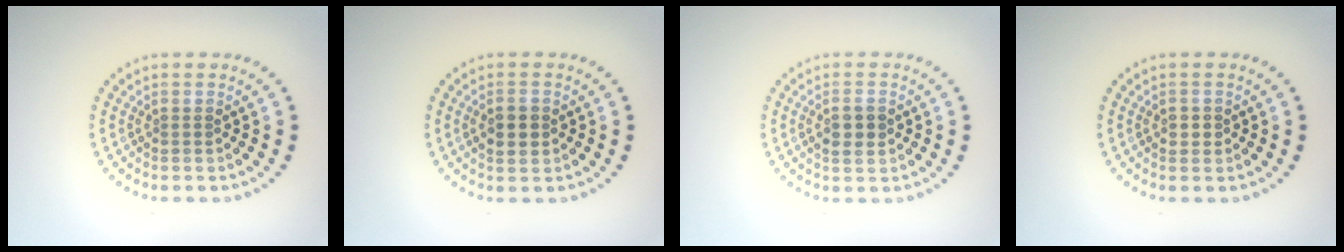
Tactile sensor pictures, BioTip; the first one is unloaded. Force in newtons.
{"total": 2.5, "press": 2.5, "slide": 0.2}
{"total": 2.1, "press": 2.1, "slide": 0.0}
{"total": 1.0, "press": 0.9, "slide": 0.1}